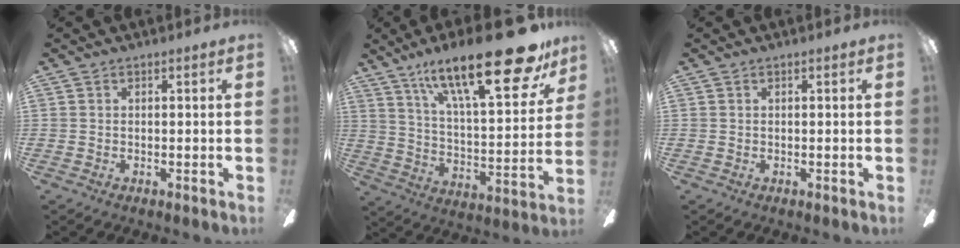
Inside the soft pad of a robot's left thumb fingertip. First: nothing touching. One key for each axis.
{"total": 28.1, "fx": 17.7, "fy": 8.1, "fz": 20.2, "tx": -0.305, "ty": -0.113, "tz": 0.282}
{"total": 0.0}